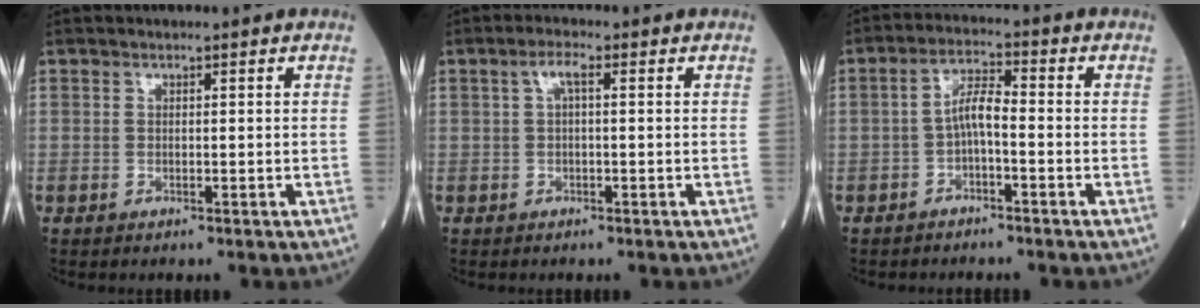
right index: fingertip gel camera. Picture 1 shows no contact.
{"total": 2.3, "force": [0.5, 0.5, 2.2], "torque": [-0.045, 0.010, 0.010]}
{"total": 4.3, "force": [-1.2, 1.1, 4.0], "torque": [-0.075, 0.014, -0.025]}